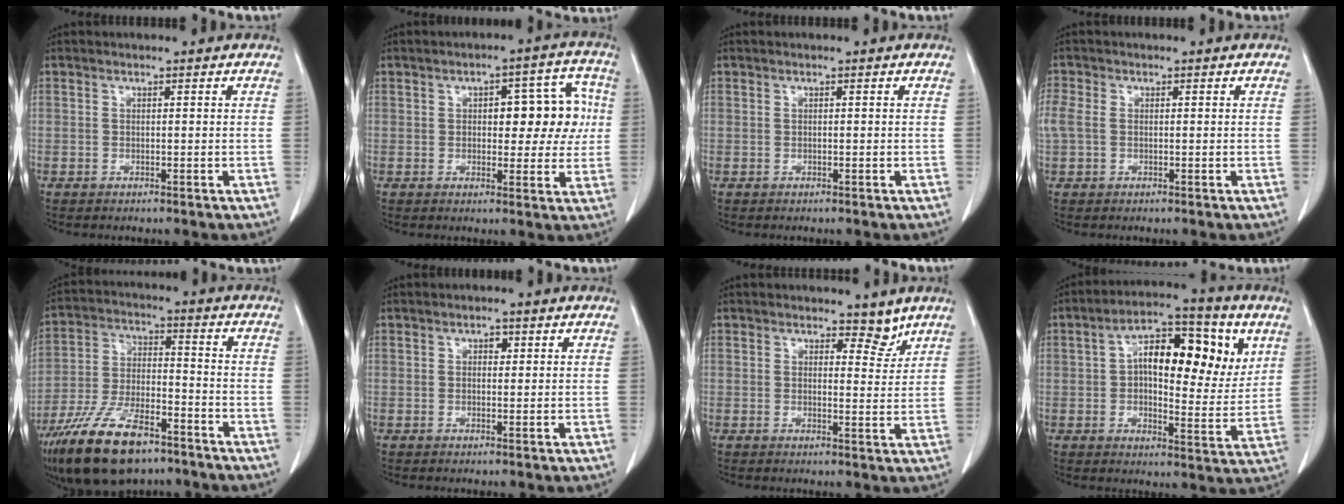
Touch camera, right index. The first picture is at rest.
{"total": 10.9, "force": [1.3, 4.9, 9.6], "torque": [-0.116, 0.040, 0.025]}
{"total": 0.0}
{"total": 6.2, "force": [0.2, 4.7, 4.0], "torque": [-0.141, 0.023, 0.009]}
{"total": 17.5, "force": [-11.8, 6.4, 11.1], "torque": [-0.244, -0.017, -0.214]}
{"total": 1.7, "force": [0.5, 1.2, 1.1], "torque": [-0.023, 0.009, 0.009]}
{"total": 3.9, "force": [2.9, 2.2, 1.5], "torque": [-0.015, -0.002, 0.043]}
{"total": 16.9, "force": [4.9, 7.3, 14.5], "torque": [-0.220, 0.033, 0.068]}